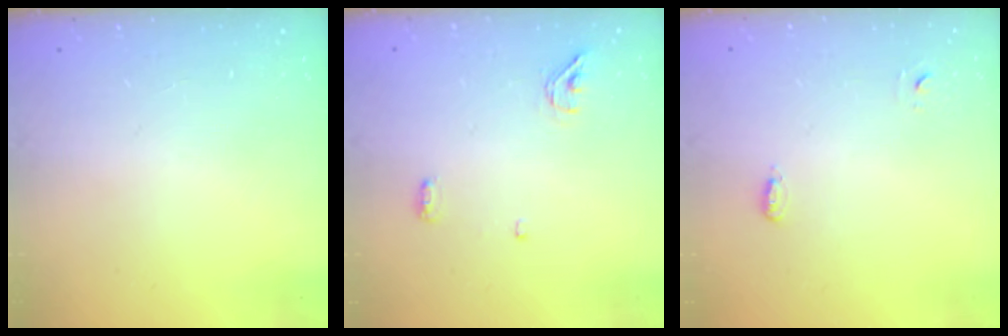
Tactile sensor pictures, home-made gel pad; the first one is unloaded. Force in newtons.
{"total": 6.3, "press": 5.0, "slide": 3.9}
{"total": 3.2, "press": 2.9, "slide": 1.4}